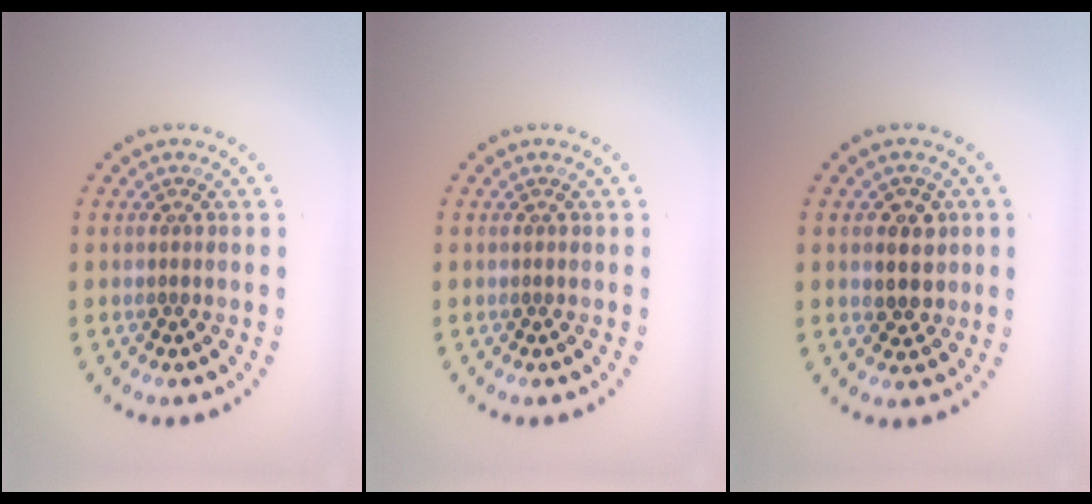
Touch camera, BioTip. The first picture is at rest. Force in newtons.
{"total": 0.0}
{"total": 2.8, "press": 2.7, "slide": 0.7}